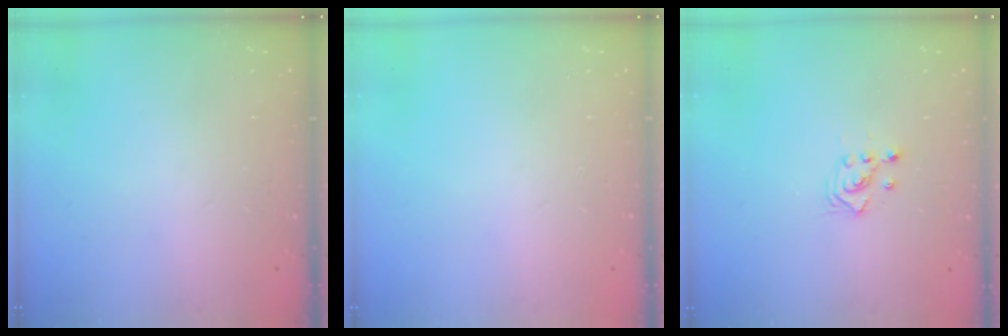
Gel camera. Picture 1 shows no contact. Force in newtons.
{"total": 0.0}
{"total": 2.9, "press": 2.9, "slide": 0.2}